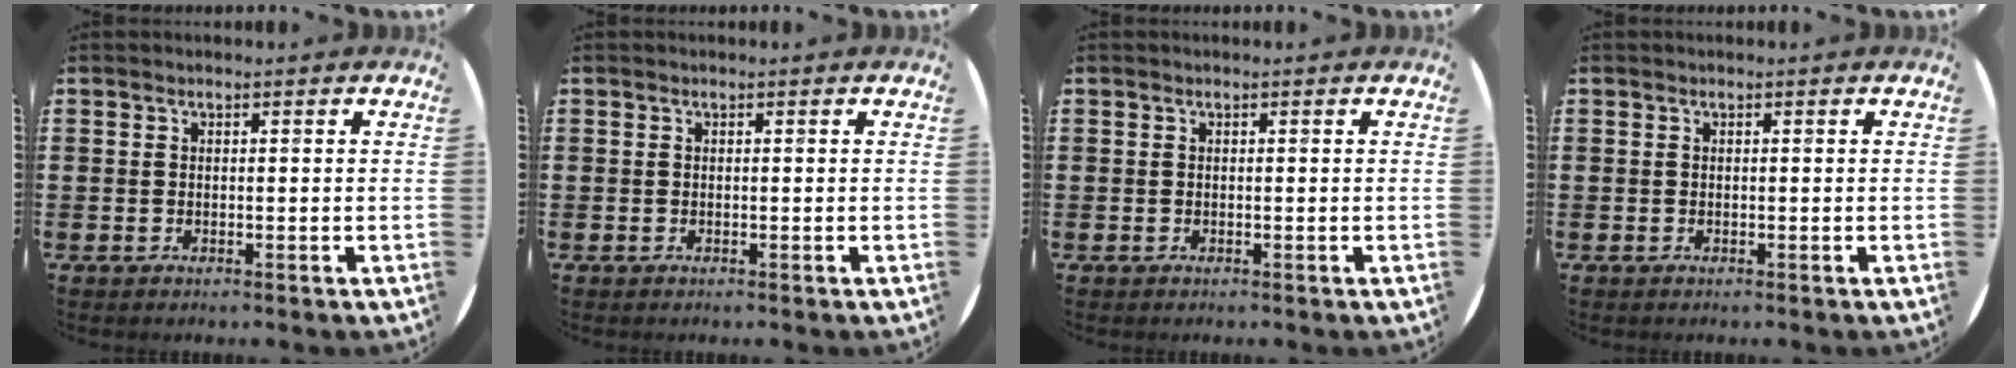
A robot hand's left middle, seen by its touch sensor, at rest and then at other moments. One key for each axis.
{"total": 0.0}
{"total": 0.0}
{"total": 0.0}